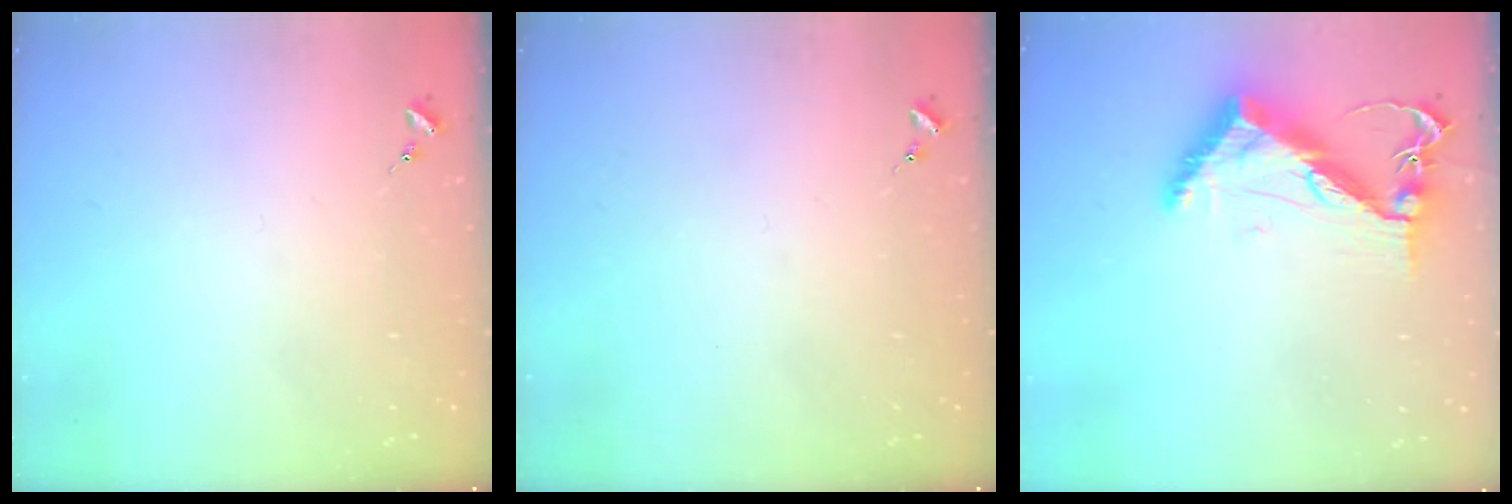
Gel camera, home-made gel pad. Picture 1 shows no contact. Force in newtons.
{"total": 0.0}
{"total": 10.7, "press": 10.6, "slide": 1.3}